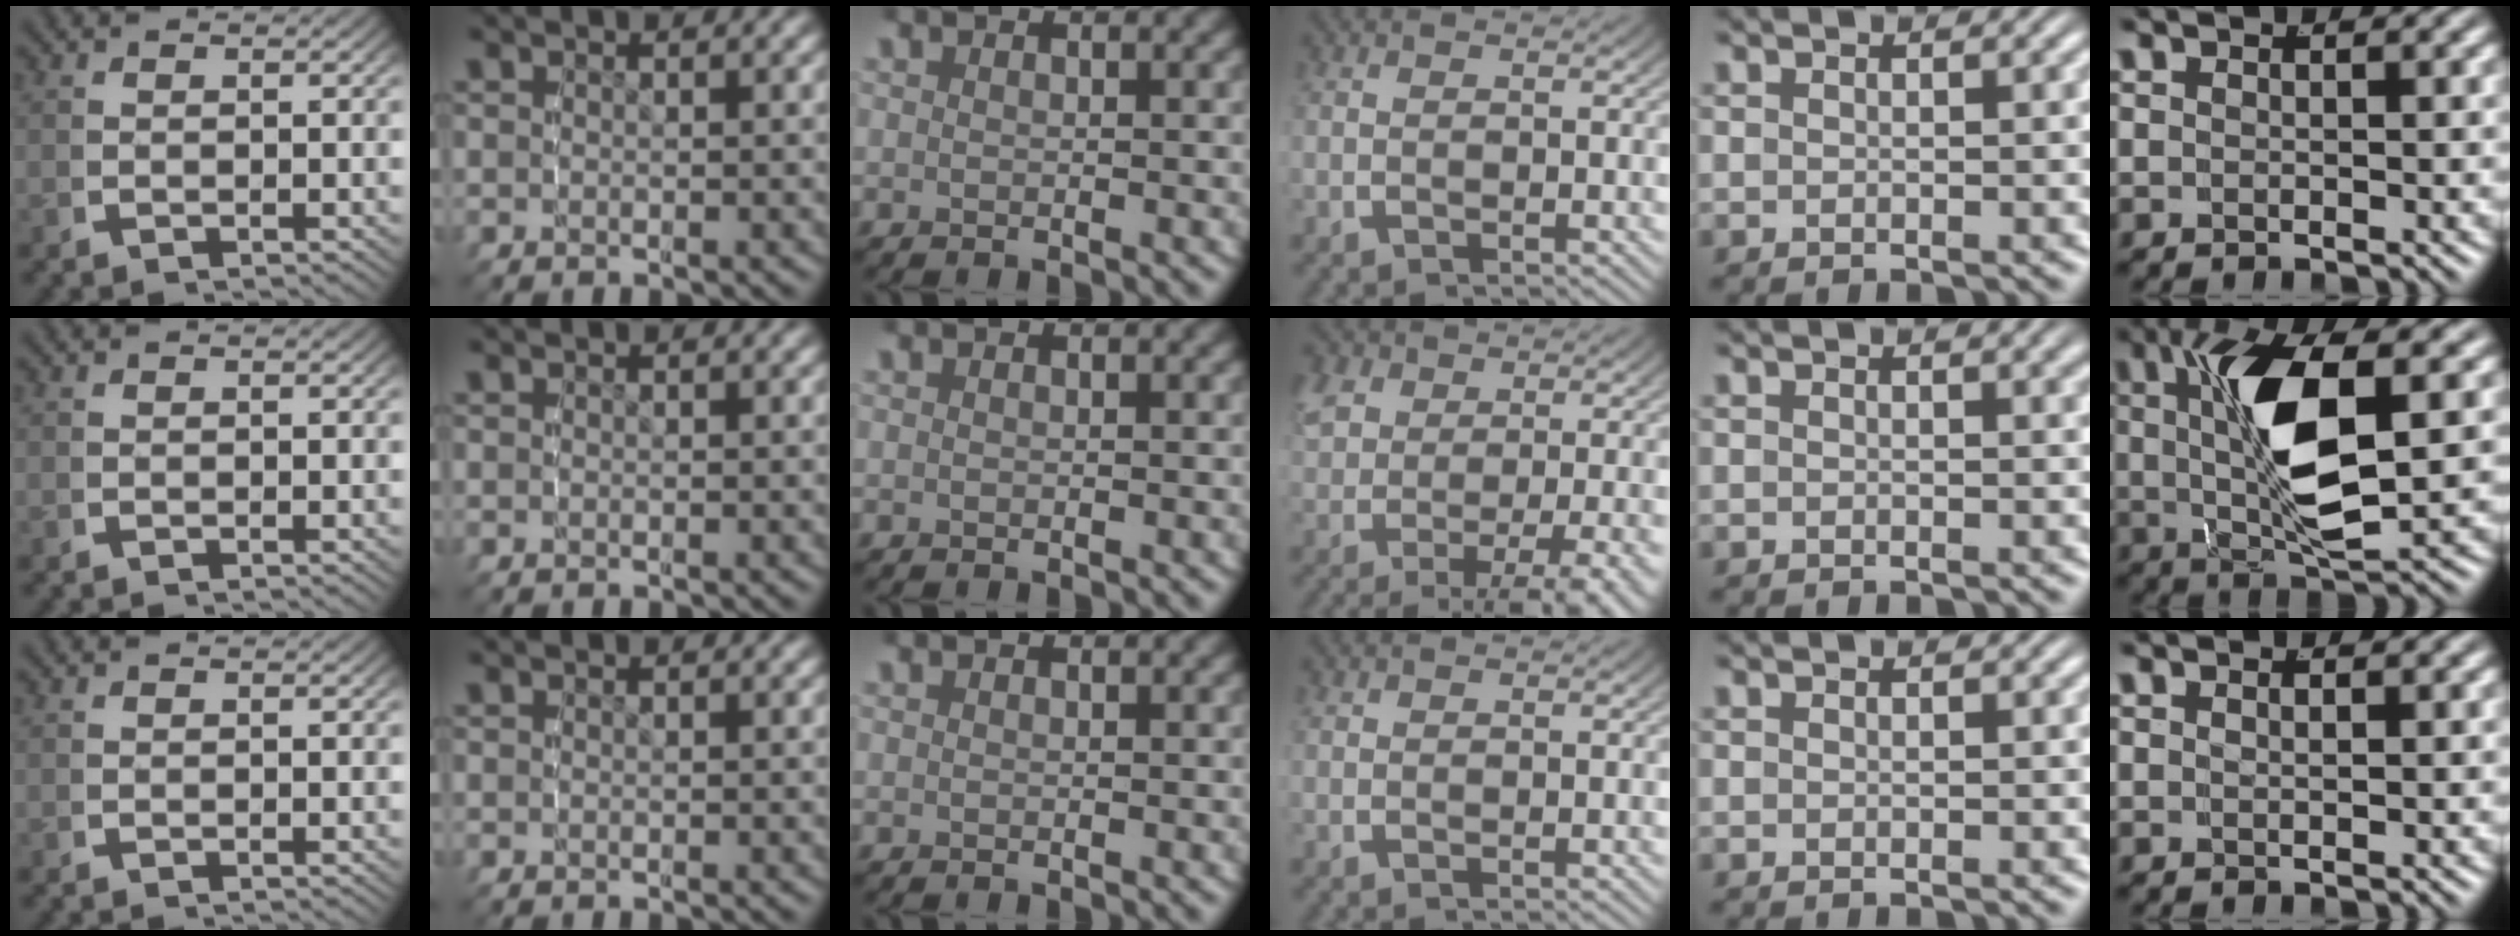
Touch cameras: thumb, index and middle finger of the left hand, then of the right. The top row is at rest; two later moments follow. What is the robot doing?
{"motion": "lift_and_place", "object": "glasses"}